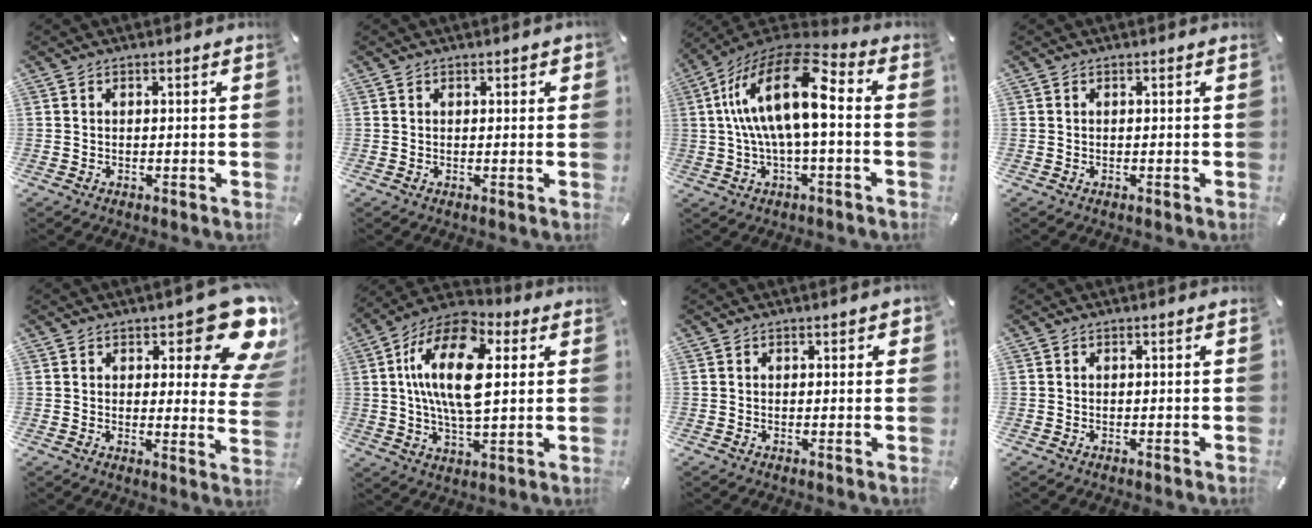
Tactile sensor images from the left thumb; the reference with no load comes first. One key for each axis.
{"total": 0.6, "fx": 0.3, "fy": 0.4, "fz": 0.3, "tx": -0.006, "ty": 0.003, "tz": 0.005}
{"total": 19.1, "fx": 1.7, "fy": 7.8, "fz": 17.3, "tx": -0.342, "ty": -0.003, "tz": 0.024}
{"total": 0.0}
{"total": 15.8, "fx": 8.9, "fy": 6.1, "fz": 11.5, "tx": -0.134, "ty": -0.075, "tz": 0.151}
{"total": 18.2, "fx": 4.0, "fy": 9.4, "fz": 15.1, "tx": -0.301, "ty": -0.003, "tz": 0.063}
{"total": 1.0, "fx": 0.4, "fy": 0.6, "fz": 0.6, "tx": -0.004, "ty": 0.002, "tz": 0.005}
{"total": 0.0}